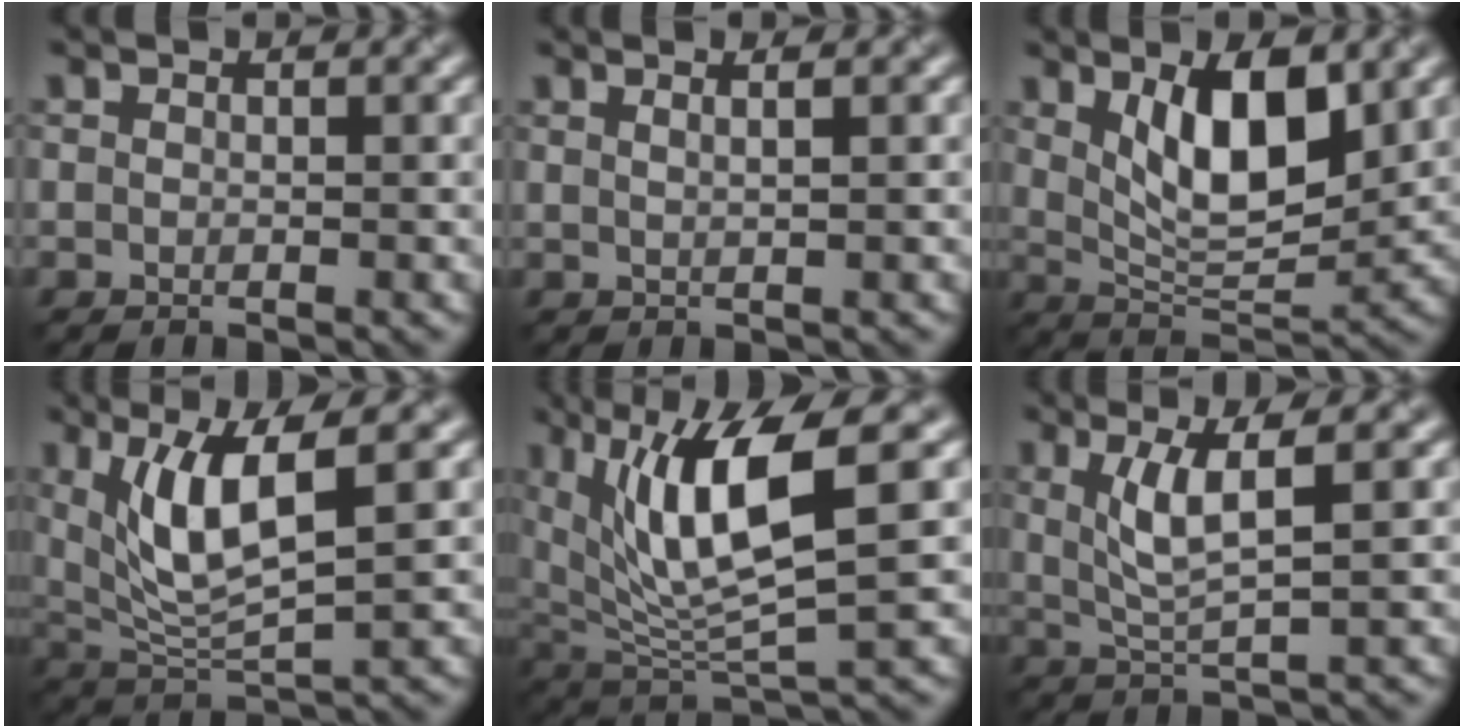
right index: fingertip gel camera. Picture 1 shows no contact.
{"total": 2.5, "force": [1.3, 1.1, 1.9], "torque": [-0.004, 0.005, -0.007]}
{"total": 7.8, "force": [2.6, 3.1, 6.7], "torque": [-0.117, -0.009, 0.048]}
{"total": 6.9, "force": [2.5, 1.8, 6.2], "torque": [-0.122, -0.009, 0.055]}
{"total": 9.4, "force": [3.5, 2.6, 8.3], "torque": [-0.159, -0.005, 0.068]}
{"total": 4.5, "force": [1.5, 0.8, 4.2], "torque": [-0.084, -0.002, 0.035]}